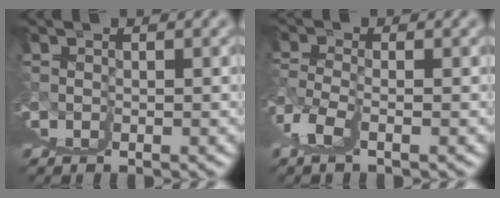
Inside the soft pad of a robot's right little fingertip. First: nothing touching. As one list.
[{"total": 3.3, "force": [1.4, -3.0, -0.1], "torque": [0.006, 0.016, 0.027]}]